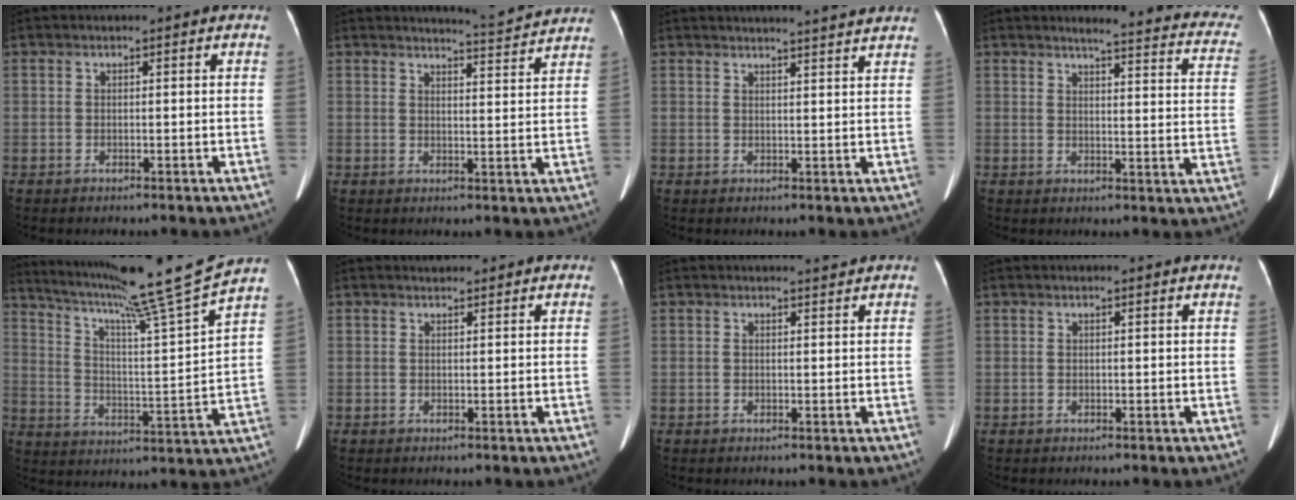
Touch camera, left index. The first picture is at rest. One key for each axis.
{"total": 6.4, "fx": 6.4, "fy": -0.9, "fz": 0.4, "tx": -0.024, "ty": -0.011, "tz": 0.081}
{"total": 11.6, "fx": 11.0, "fy": -0.5, "fz": 3.5, "tx": -0.046, "ty": -0.007, "tz": 0.119}
{"total": 17.6, "fx": 16.2, "fy": 1.8, "fz": 6.5, "tx": -0.061, "ty": -0.067, "tz": 0.160}
{"total": 20.9, "fx": 17.6, "fy": -2.9, "fz": 10.9, "tx": -0.189, "ty": -0.032, "tz": 0.260}
{"total": 1.1, "fx": 1.0, "fy": 0.6, "fz": -0.1, "tx": -0.001, "ty": 0.011, "tz": 0.015}
{"total": 1.4, "fx": 1.3, "fy": -0.5, "fz": 0.1, "tx": -0.009, "ty": -0.007, "tz": 0.022}
{"total": 0.6, "fx": 0.5, "fy": -0.2, "fz": 0.3, "tx": -0.014, "ty": 0.002, "tz": 0.016}